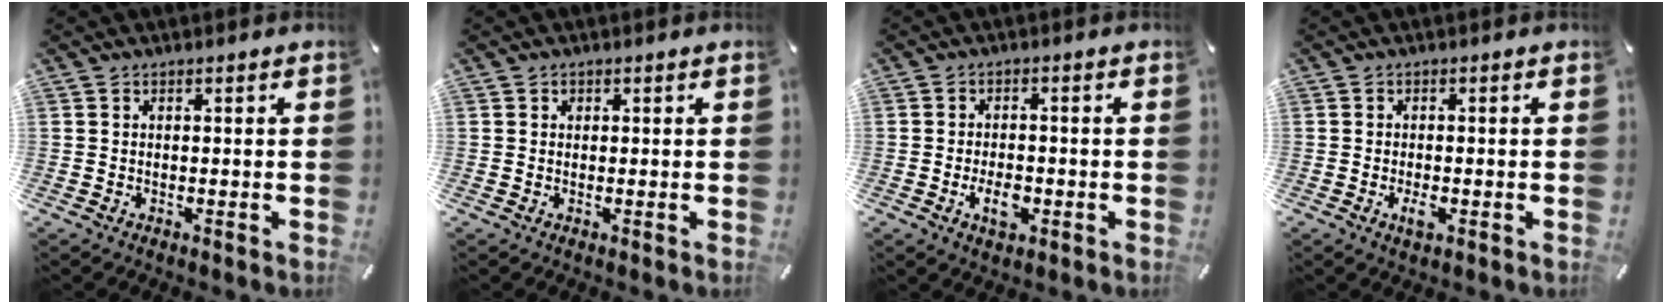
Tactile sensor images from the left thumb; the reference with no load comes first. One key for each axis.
{"total": 0.7, "fx": 0.2, "fy": 0.6, "fz": 0.2, "tx": -0.002, "ty": 0.004, "tz": 0.003}
{"total": 5.0, "fx": -1.7, "fy": 2.9, "fz": 3.7, "tx": -0.073, "ty": -0.001, "tz": -0.034}
{"total": 2.7, "fx": -1.0, "fy": 1.3, "fz": 2.2, "tx": -0.051, "ty": -0.003, "tz": -0.020}